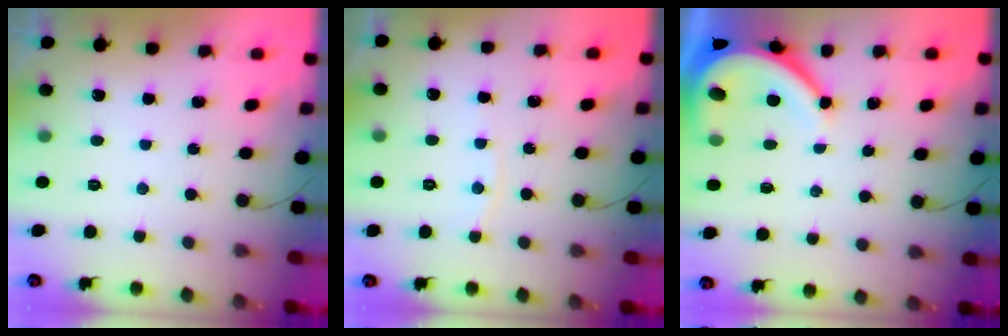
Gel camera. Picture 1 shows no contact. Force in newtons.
{"total": 3.4, "press": 3.4, "slide": 0.5}
{"total": 8.8, "press": 8.7, "slide": 1.2}